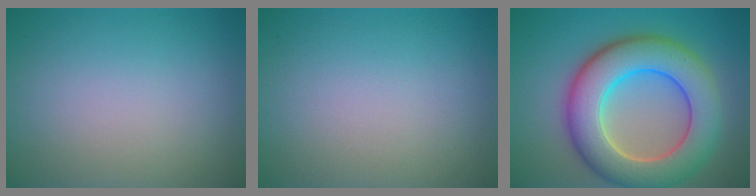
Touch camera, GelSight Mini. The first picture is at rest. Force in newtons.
{"total": 0.0}
{"total": 10.3, "press": 10.3, "slide": 0.9}